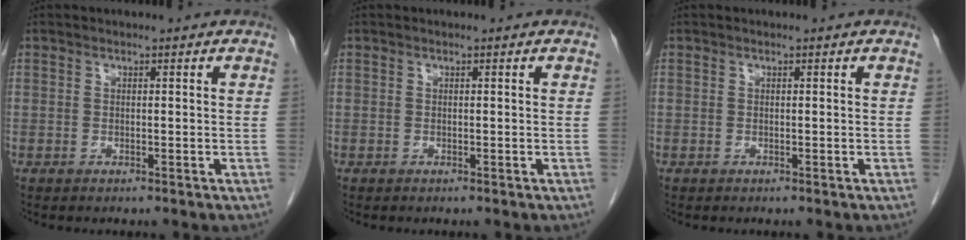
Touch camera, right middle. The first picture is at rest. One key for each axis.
{"total": 0.0}
{"total": 0.0}